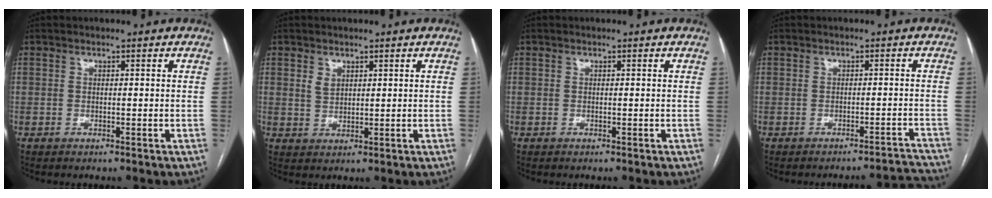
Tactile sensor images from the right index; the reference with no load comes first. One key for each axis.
{"total": 2.1, "fx": 1.2, "fy": 1.4, "fz": 1.0, "tx": -0.020, "ty": -0.001, "tz": 0.030}
{"total": 0.0}
{"total": 6.3, "fx": -6.3, "fy": -0.6, "fz": -0.4, "tx": 0.023, "ty": 0.008, "tz": -0.072}